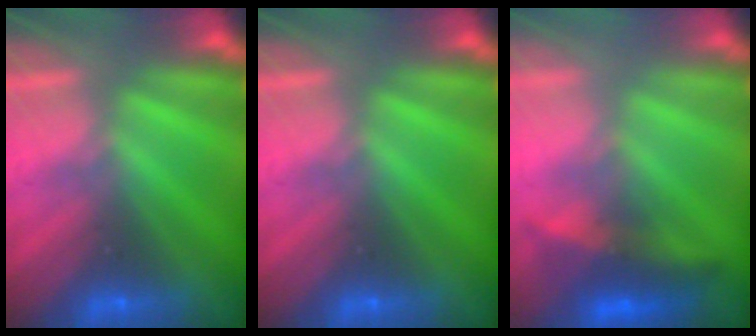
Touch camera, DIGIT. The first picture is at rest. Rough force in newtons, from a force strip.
{"total": 0.0}
{"total": 3.3}